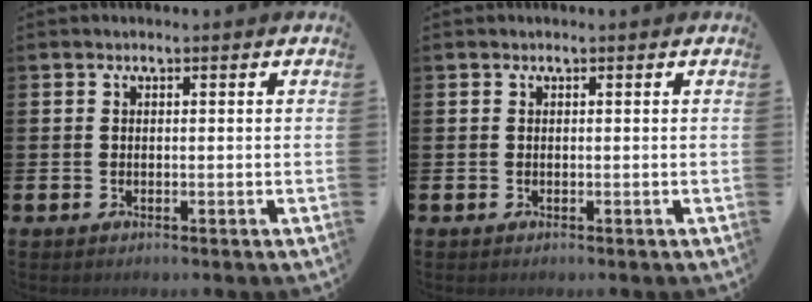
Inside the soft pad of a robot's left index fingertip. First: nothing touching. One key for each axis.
{"total": 0.0}